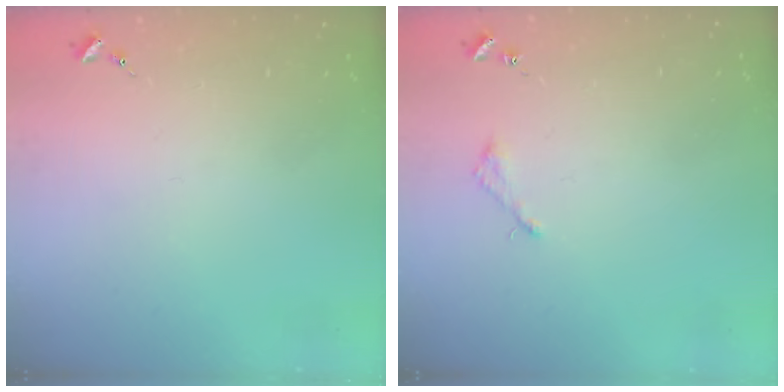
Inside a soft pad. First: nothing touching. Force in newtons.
{"total": 2.2, "press": 2.2, "slide": 0.2}